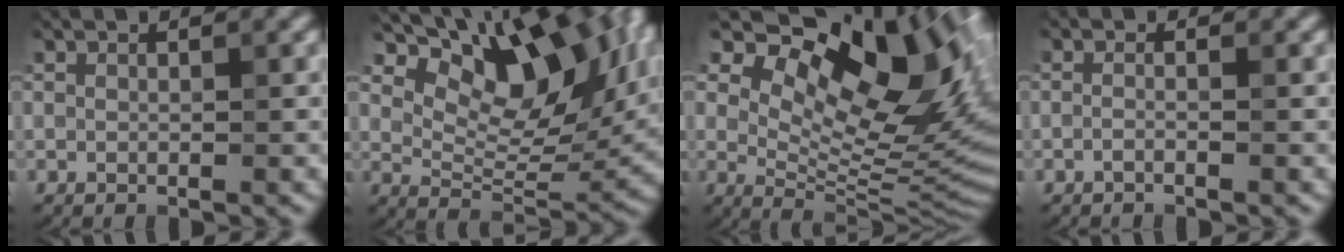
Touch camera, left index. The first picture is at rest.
{"total": 11.7, "force": [6.1, 5.9, 8.0], "torque": [-0.106, 0.000, 0.106]}
{"total": 15.8, "force": [8.6, 7.0, 11.3], "torque": [-0.171, 0.025, 0.142]}
{"total": 0.8, "force": [-0.6, 0.0, 0.6], "torque": [-0.013, -0.002, -0.012]}